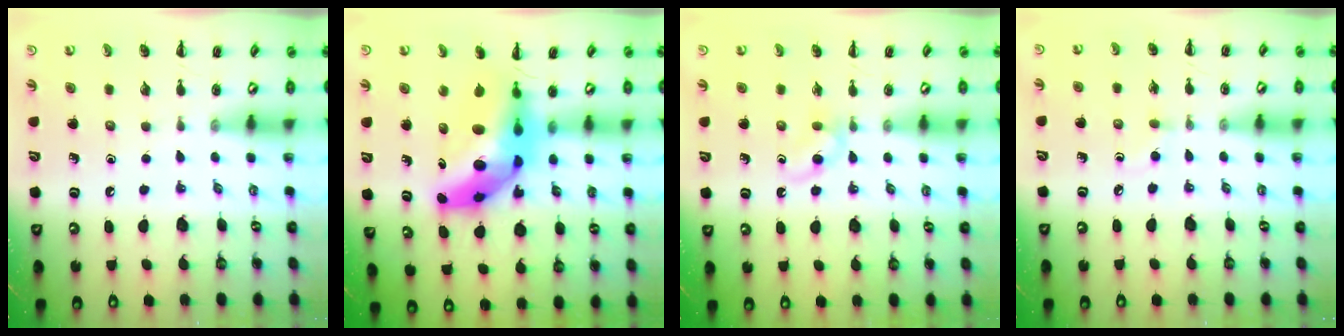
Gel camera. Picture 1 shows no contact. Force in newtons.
{"total": 13.6, "press": 12.9, "slide": 4.1}
{"total": 2.7, "press": 2.4, "slide": 1.2}
{"total": 3.8, "press": 3.5, "slide": 1.5}